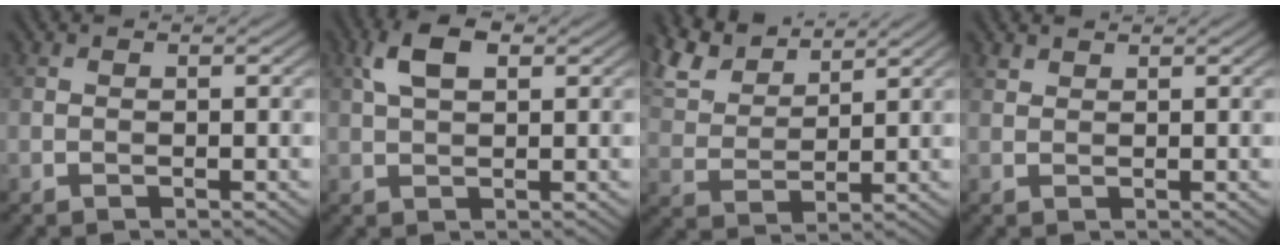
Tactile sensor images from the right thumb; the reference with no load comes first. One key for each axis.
{"total": 4.9, "fx": 1.9, "fy": 2.4, "fz": 3.8, "tx": -0.085, "ty": 0.009, "tz": 0.032}
{"total": 8.7, "fx": 6.9, "fy": 3.0, "fz": 4.3, "tx": -0.118, "ty": 0.021, "tz": 0.135}
{"total": 1.2, "fx": 1.1, "fy": 0.4, "fz": 0.3, "tx": -0.010, "ty": 0.003, "tz": 0.026}